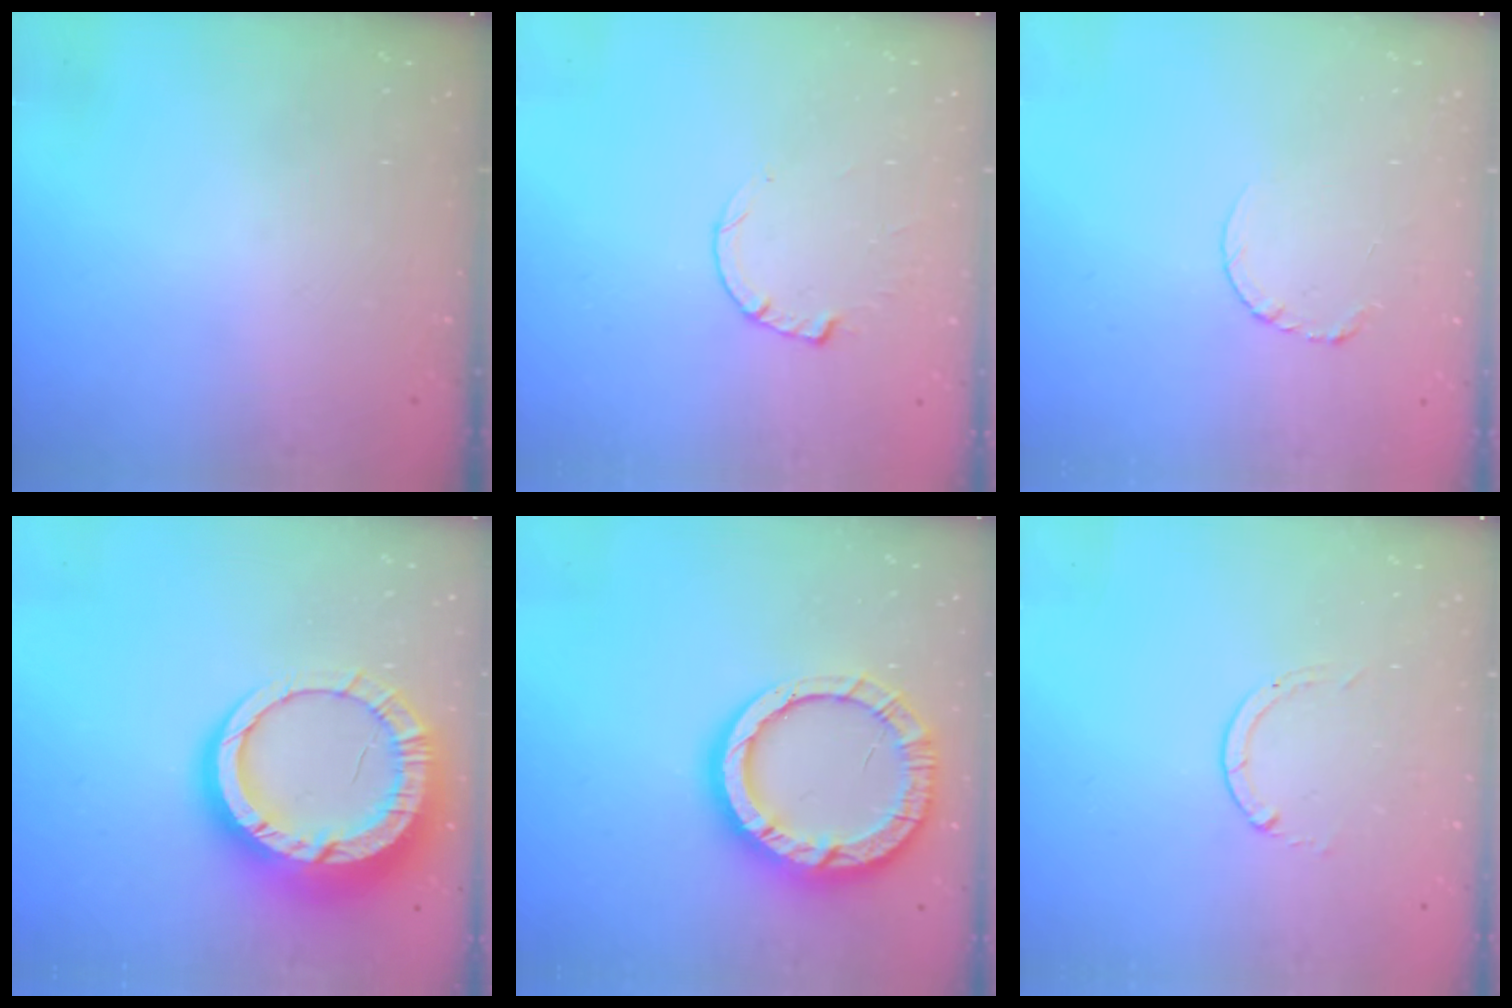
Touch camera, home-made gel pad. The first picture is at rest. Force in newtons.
{"total": 4.1, "press": 4.0, "slide": 0.8}
{"total": 3.9, "press": 3.9, "slide": 0.3}
{"total": 20.6, "press": 20.5, "slide": 1.9}
{"total": 17.5, "press": 17.4, "slide": 1.5}
{"total": 0.6, "press": 0.5, "slide": 0.1}